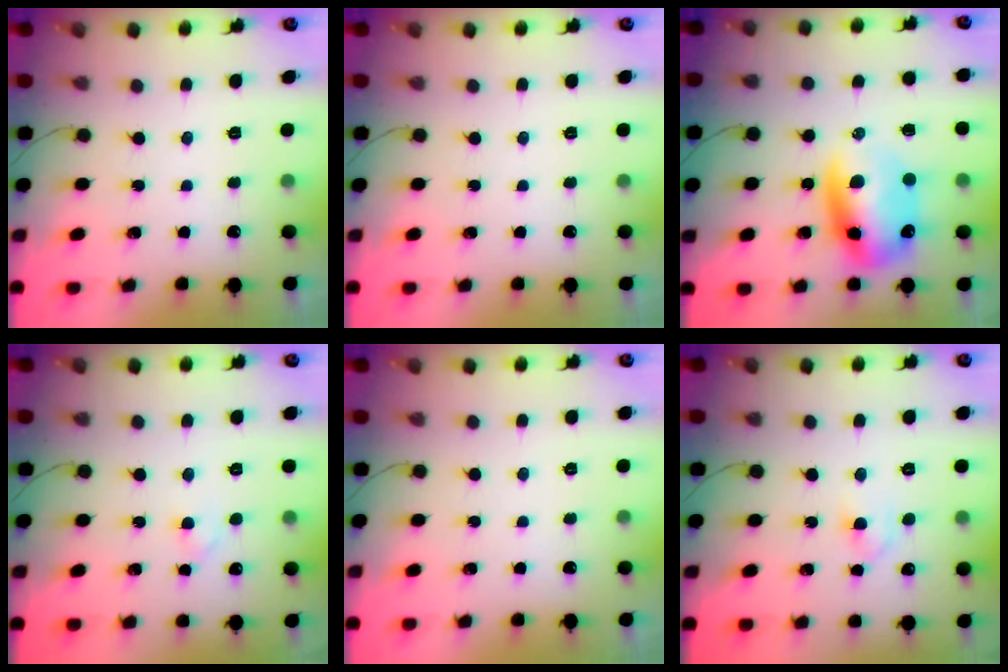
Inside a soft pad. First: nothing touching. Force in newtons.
{"total": 0.0}
{"total": 12.5, "press": 12.1, "slide": 3.1}
{"total": 1.7, "press": 1.5, "slide": 0.9}
{"total": 0.0}
{"total": 3.6, "press": 3.3, "slide": 1.3}